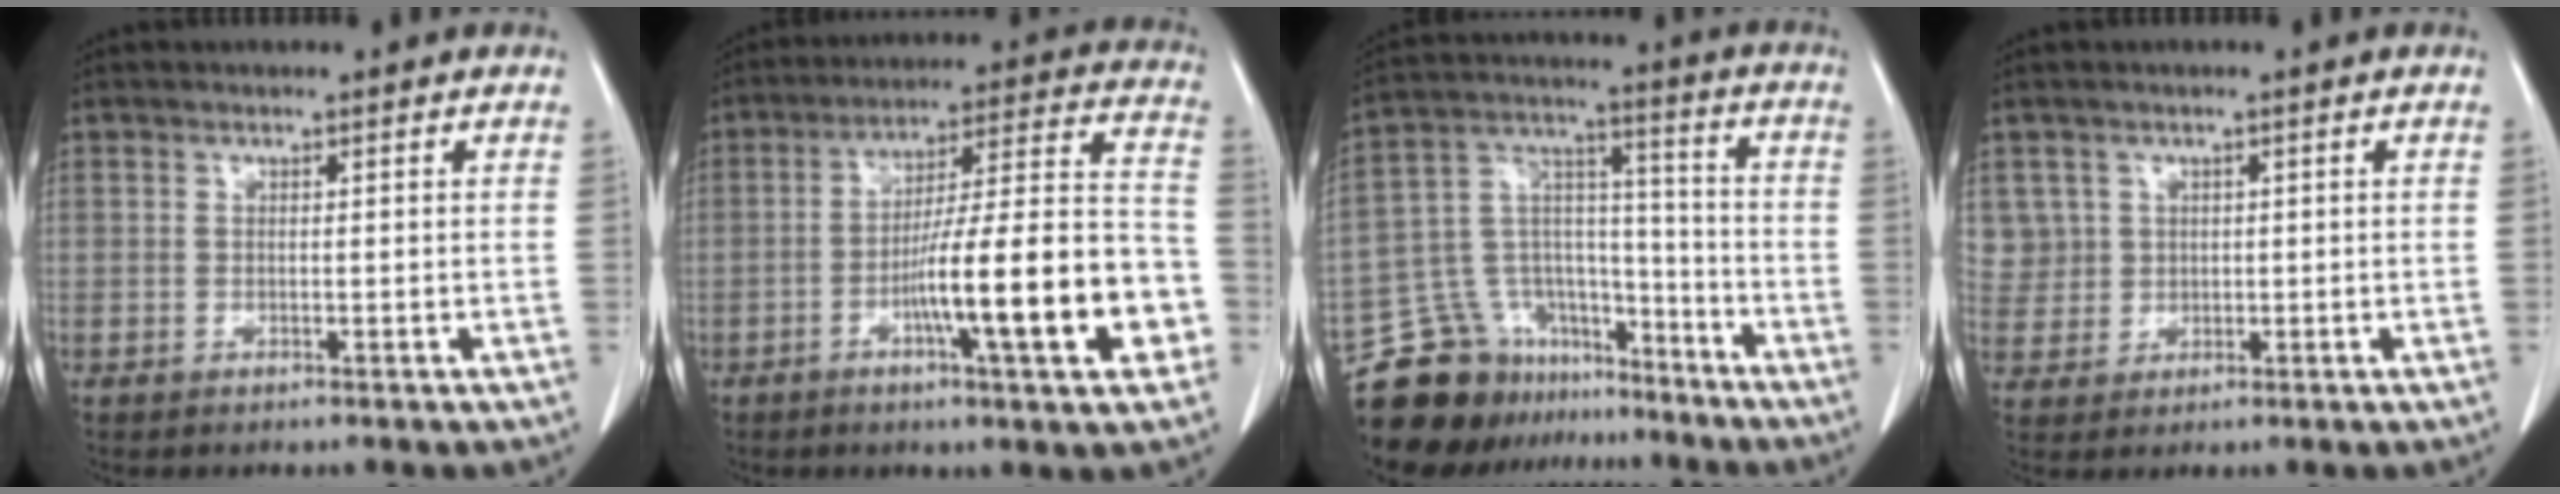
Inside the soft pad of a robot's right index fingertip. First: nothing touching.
{"total": 17.9, "force": [-6.0, 1.4, 16.8], "torque": [-0.242, 0.014, -0.089]}
{"total": 15.5, "force": [-12.8, 8.3, 3.0], "torque": [-0.057, 0.076, -0.218]}
{"total": 4.2, "force": [1.3, 4.0, -0.3], "torque": [0.018, 0.009, 0.030]}